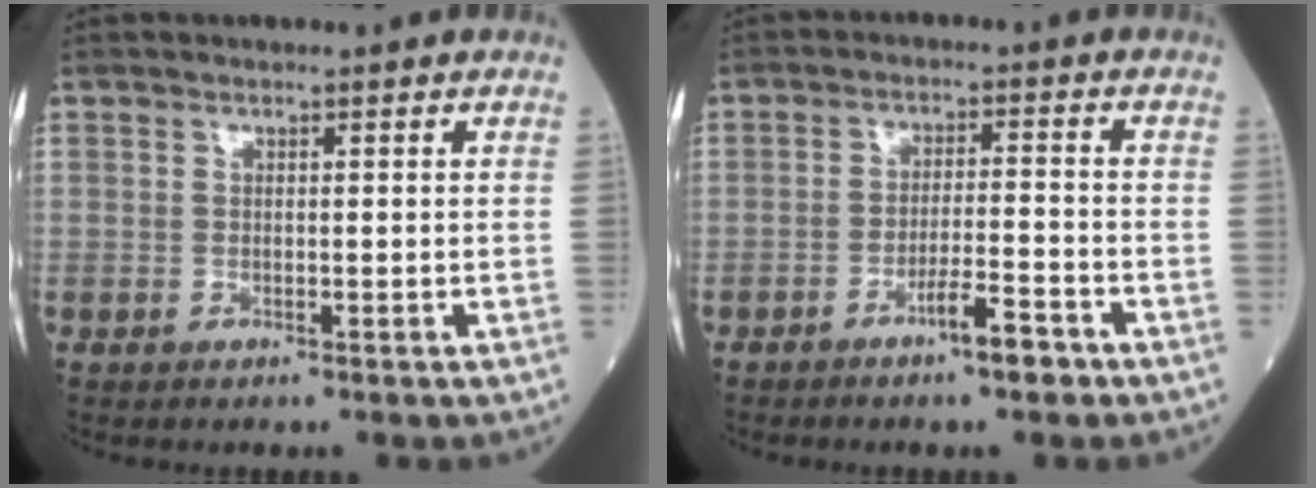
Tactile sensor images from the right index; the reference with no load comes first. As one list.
[{"total": 5.1, "force": [-3.4, 0.3, 3.9], "torque": [-0.063, -0.001, -0.058]}]